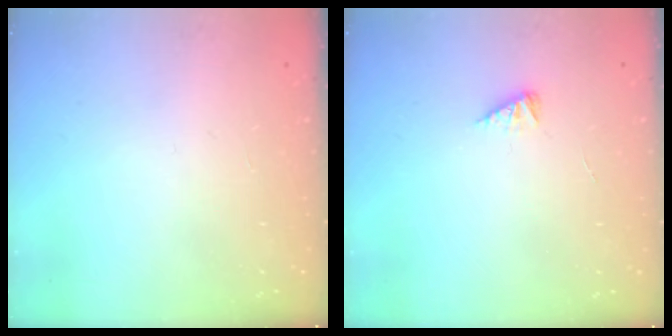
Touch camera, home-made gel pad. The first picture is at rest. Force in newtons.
{"total": 1.8, "press": 1.7, "slide": 0.3}